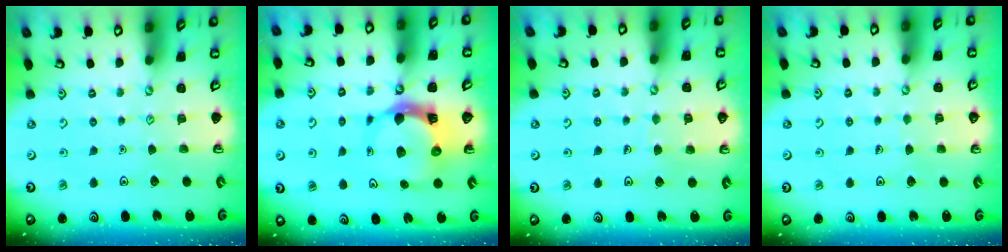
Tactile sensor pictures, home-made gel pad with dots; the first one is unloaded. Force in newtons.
{"total": 8.2, "press": 8.1, "slide": 1.3}
{"total": 4.4, "press": 4.4, "slide": 0.3}
{"total": 2.5, "press": 2.5, "slide": 0.2}